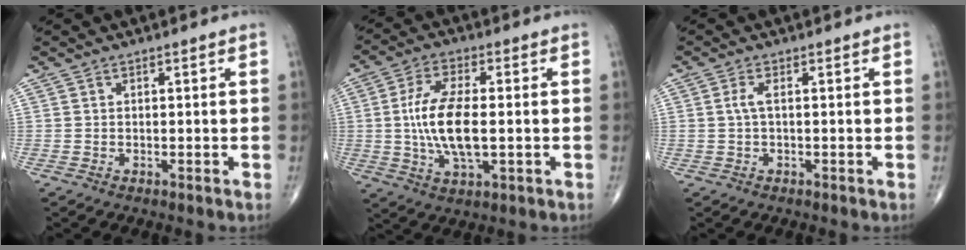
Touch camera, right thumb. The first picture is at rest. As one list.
[{"total": 11.5, "force": [-0.3, 4.8, 10.5], "torque": [-0.215, 0.004, -0.006]}, {"total": 1.9, "force": [0.2, 0.5, 1.9], "torque": [-0.050, 0.004, 0.005]}]